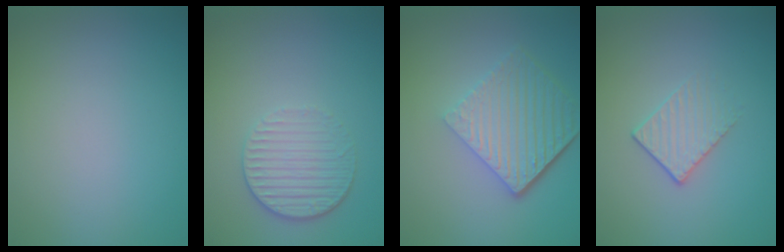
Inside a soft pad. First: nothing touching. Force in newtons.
{"total": 3.3, "press": 2.8, "slide": 1.8}
{"total": 6.2, "press": 4.2, "slide": 4.6}
{"total": 1.6, "press": 1.1, "slide": 1.1}